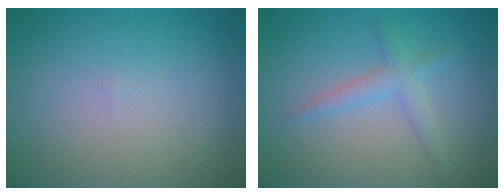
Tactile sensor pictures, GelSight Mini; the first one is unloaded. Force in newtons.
{"total": 2.2, "press": 2.2, "slide": 0.2}